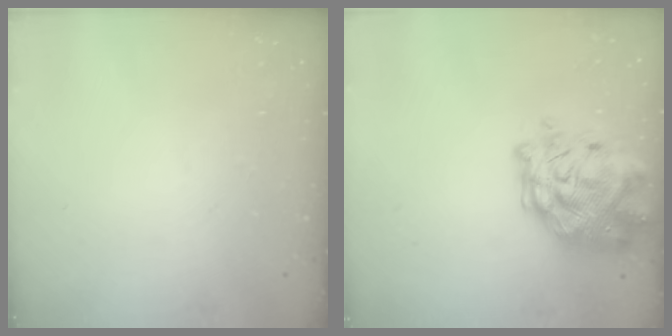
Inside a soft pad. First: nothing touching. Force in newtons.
{"total": 14.4, "press": 13.5, "slide": 5.1}